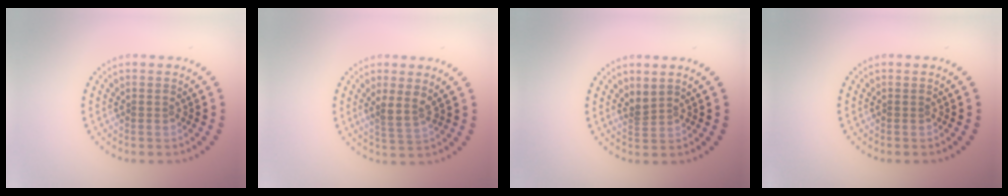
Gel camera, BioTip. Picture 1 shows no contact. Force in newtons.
{"total": 2.3, "press": 1.8, "slide": 1.5}
{"total": 1.1, "press": 0.7, "slide": 0.9}
{"total": 0.0}